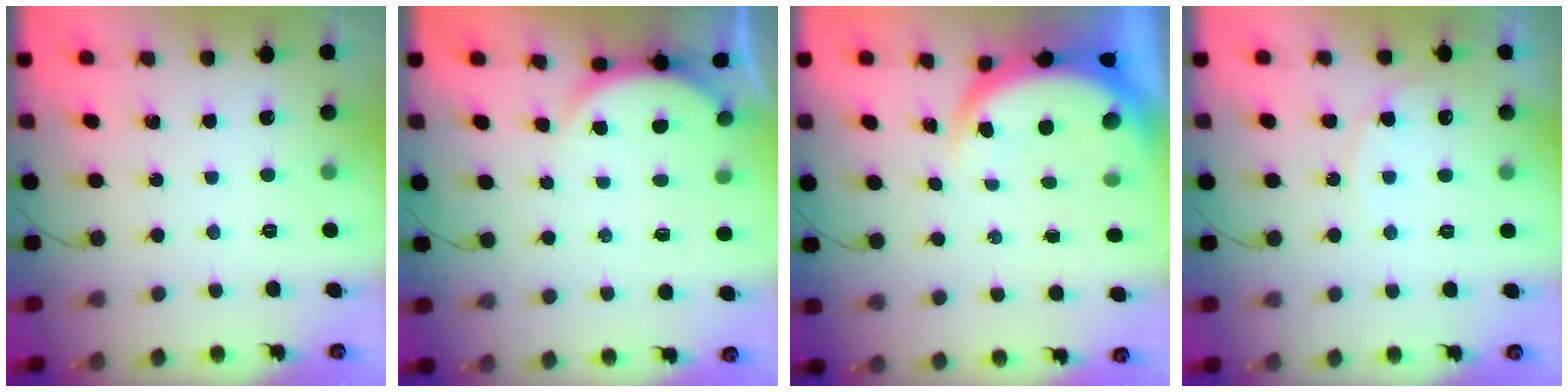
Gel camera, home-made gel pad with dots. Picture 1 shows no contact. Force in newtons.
{"total": 3.0, "press": 2.9, "slide": 0.6}
{"total": 5.7, "press": 5.6, "slide": 0.8}
{"total": 6.4, "press": 6.4, "slide": 0.6}